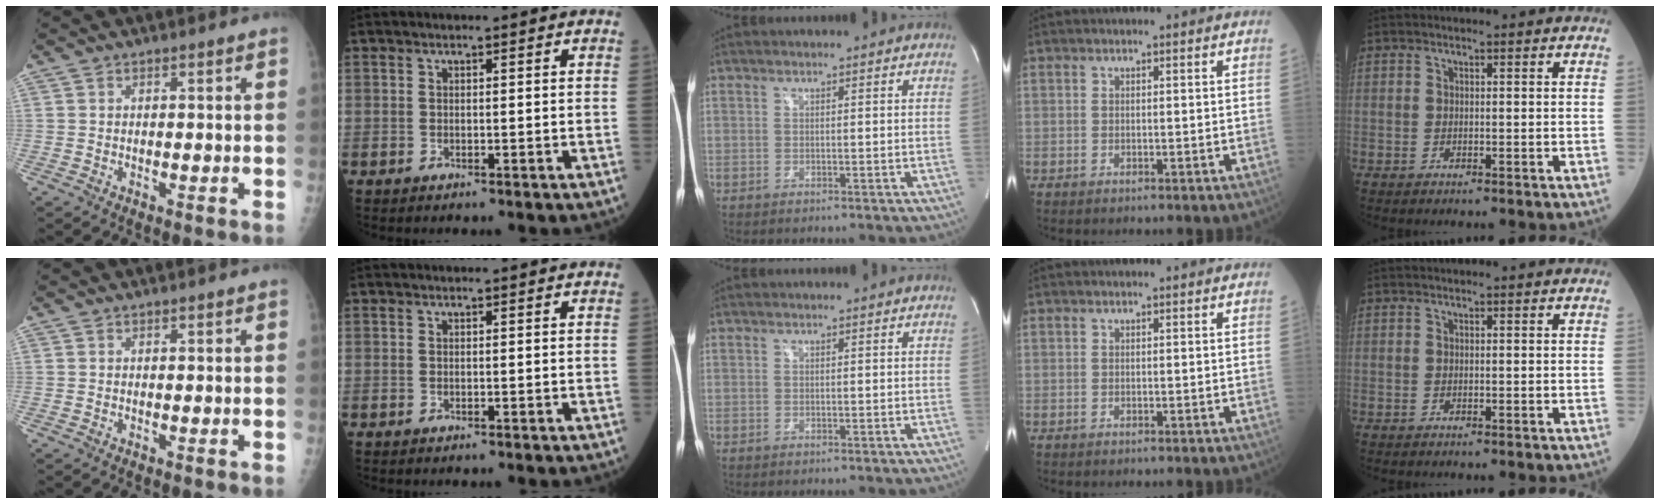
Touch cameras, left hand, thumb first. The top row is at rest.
{}